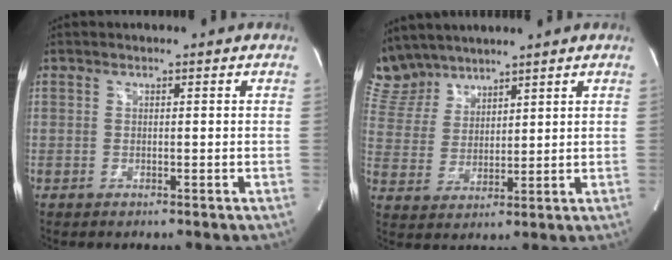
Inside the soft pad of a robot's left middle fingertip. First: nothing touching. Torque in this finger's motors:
{"motor_torque": [0.76, -0.88, 0.07, -0.04]}